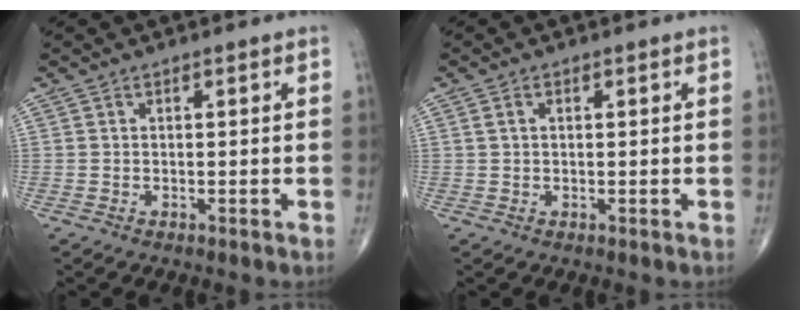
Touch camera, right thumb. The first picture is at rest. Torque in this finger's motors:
{"motor_torque": [-0.13, -0.06, 0.16, 0.10, 0.06]}